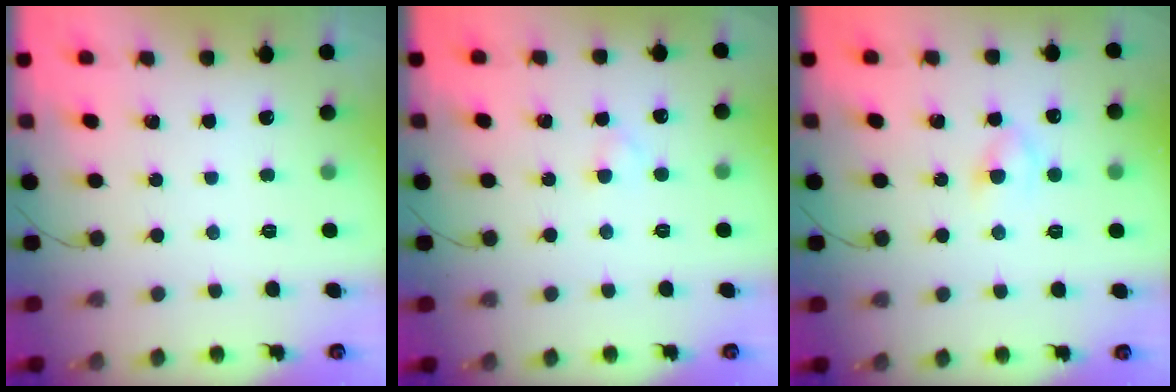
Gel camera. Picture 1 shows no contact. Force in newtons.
{"total": 1.8, "press": 1.5, "slide": 1.0}
{"total": 2.9, "press": 2.7, "slide": 1.2}